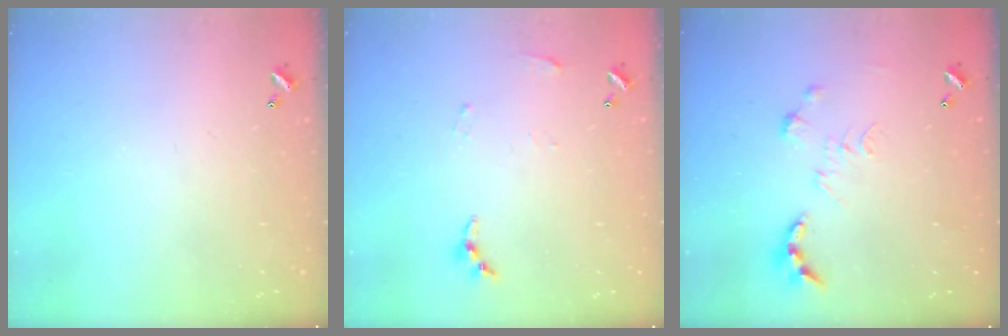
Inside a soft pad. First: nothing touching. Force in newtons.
{"total": 4.5, "press": 4.5, "slide": 0.1}
{"total": 0.0}